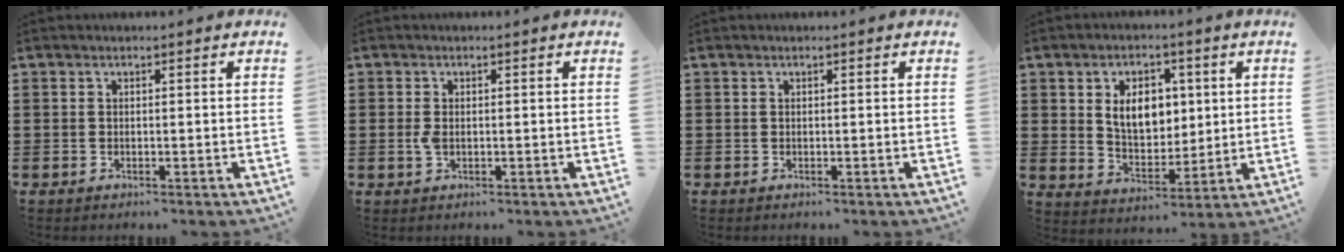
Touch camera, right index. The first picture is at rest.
{"total": 1.8, "force": [-0.1, 1.0, 1.4], "torque": [-0.036, 0.000, -0.005]}
{"total": 0.0}
{"total": 7.5, "force": [1.8, 5.1, 5.2], "torque": [-0.094, 0.008, 0.026]}